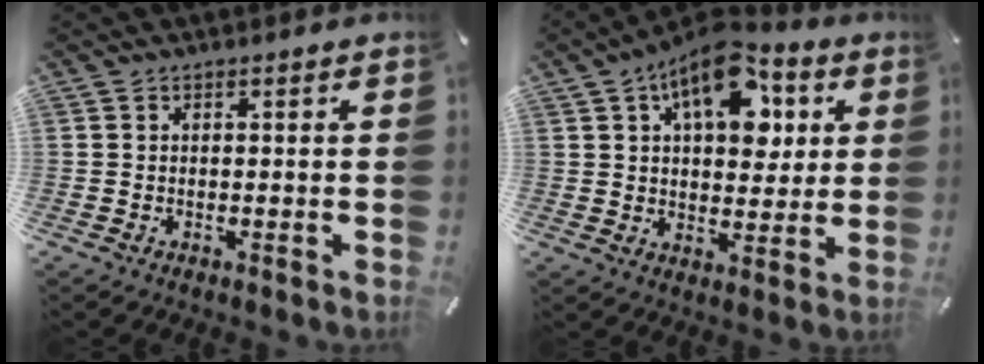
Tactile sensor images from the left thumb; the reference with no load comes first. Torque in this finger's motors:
{"motor_torque": [2.50, 2.51, 2.07, -0.70, 0.23]}